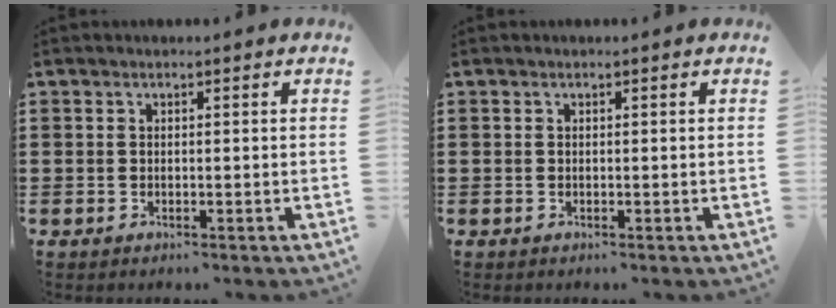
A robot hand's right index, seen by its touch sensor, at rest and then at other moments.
{"total": 0.0}